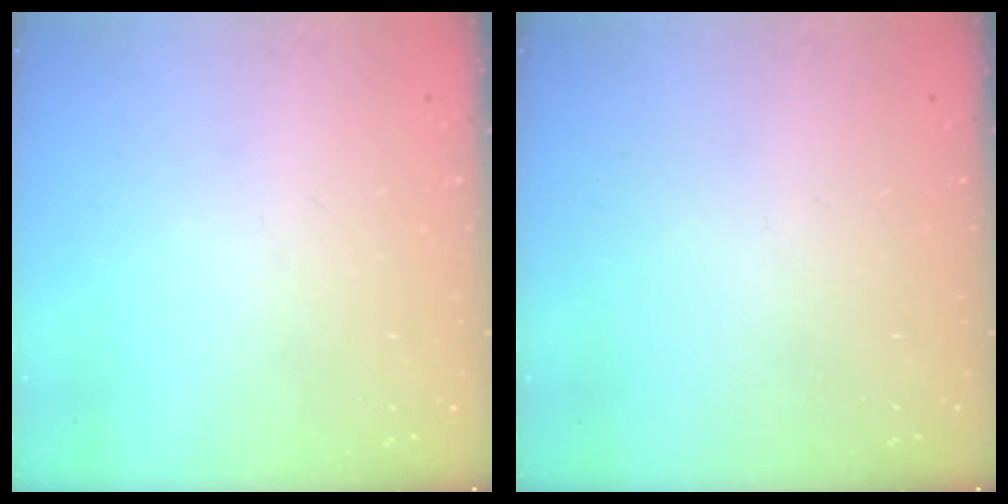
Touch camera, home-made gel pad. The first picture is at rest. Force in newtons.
{"total": 0.0}